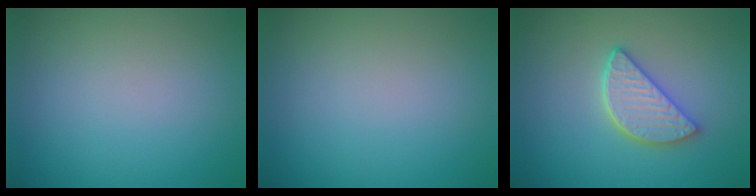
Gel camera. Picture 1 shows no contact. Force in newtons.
{"total": 0.0}
{"total": 4.1, "press": 3.4, "slide": 2.3}